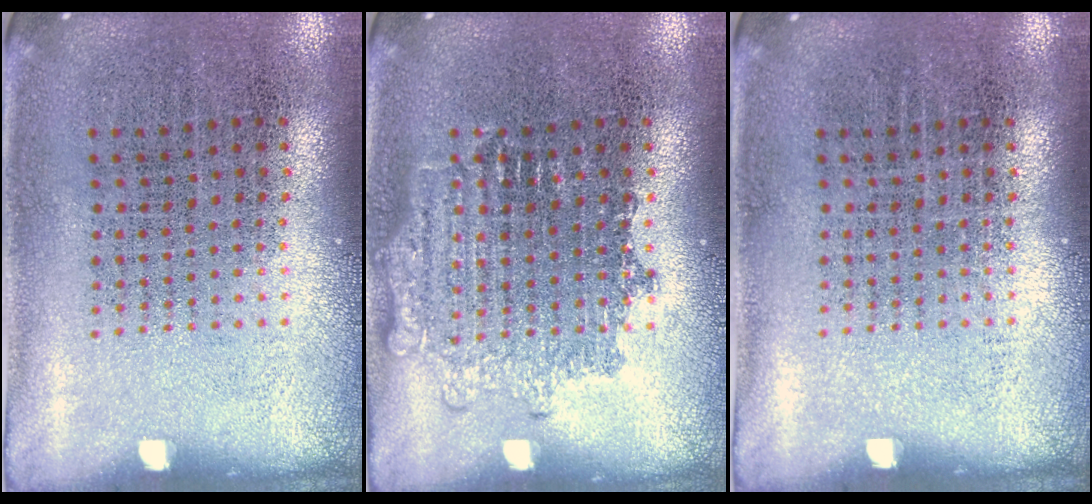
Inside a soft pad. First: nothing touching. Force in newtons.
{"total": 2.0, "press": 1.9, "slide": 0.4}
{"total": 0.0}